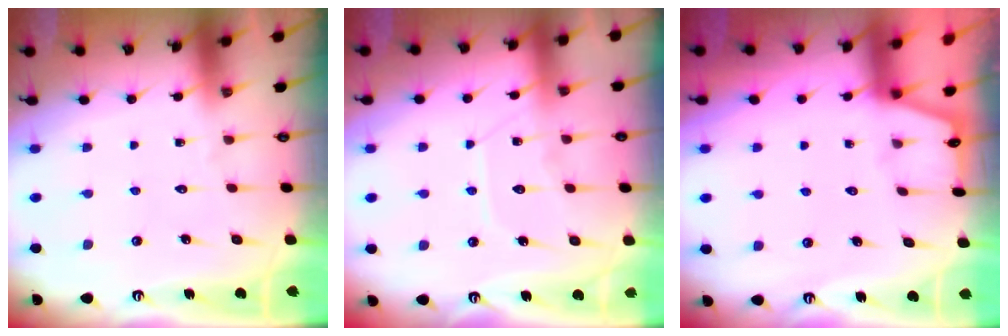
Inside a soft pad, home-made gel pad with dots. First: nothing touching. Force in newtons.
{"total": 9.9, "press": 9.8, "slide": 0.9}
{"total": 0.8, "press": 0.7, "slide": 0.2}